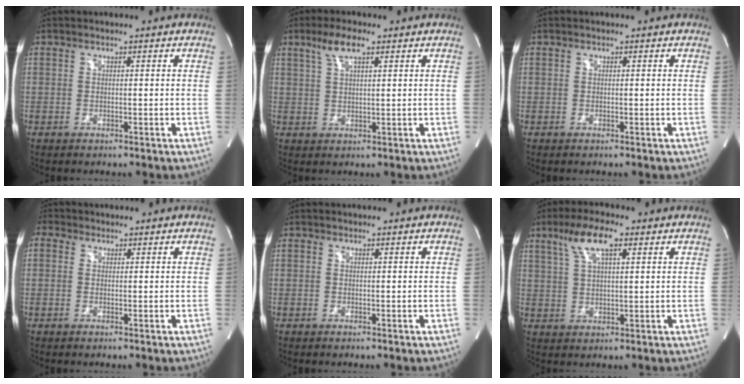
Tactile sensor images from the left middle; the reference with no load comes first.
{"total": 4.8, "force": [2.9, 1.0, 3.7], "torque": [-0.080, 0.012, 0.058]}
{"total": 0.0}
{"total": 0.8, "force": [0.1, 0.6, -0.4], "torque": [0.007, 0.001, 0.000]}
{"total": 1.7, "force": [-0.6, -1.0, -1.2], "torque": [0.028, -0.010, -0.011]}
{"total": 7.4, "force": [3.9, 1.8, 6.0], "torque": [-0.125, 0.020, 0.075]}